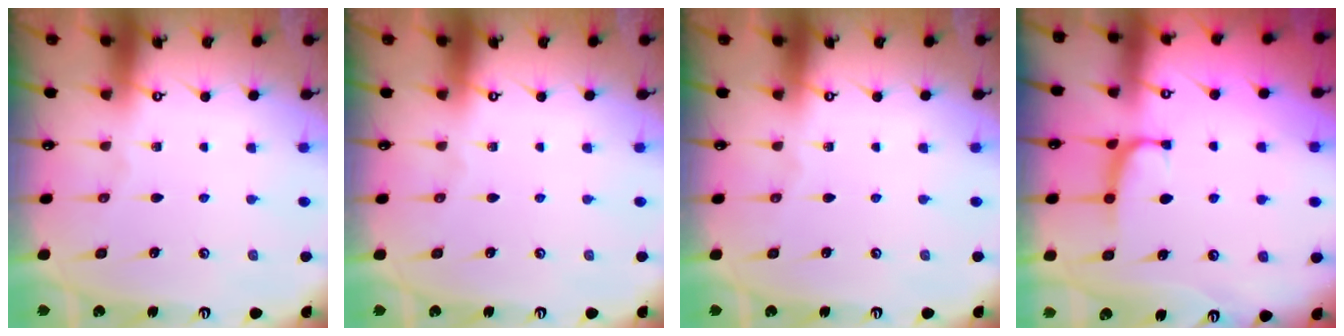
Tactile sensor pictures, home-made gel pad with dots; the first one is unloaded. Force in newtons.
{"total": 0.0}
{"total": 0.0}
{"total": 0.6, "press": 0.1, "slide": 0.6}